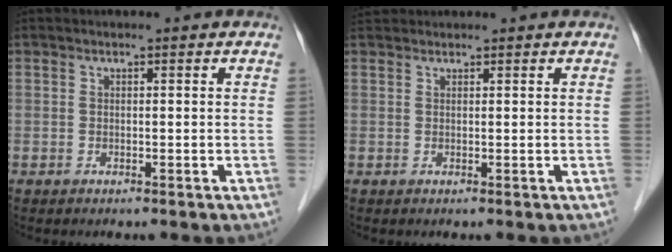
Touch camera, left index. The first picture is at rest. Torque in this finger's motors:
{"motor_torque": [-0.22, -0.24, 0.01, 0.01]}